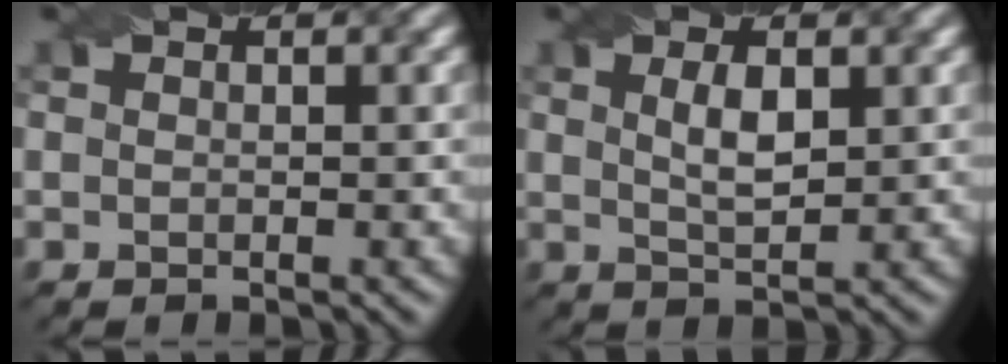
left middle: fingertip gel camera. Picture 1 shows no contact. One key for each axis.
{"total": 2.6, "fx": 0.8, "fy": 0.8, "fz": 2.3, "tx": -0.047, "ty": 0.001, "tz": 0.018}